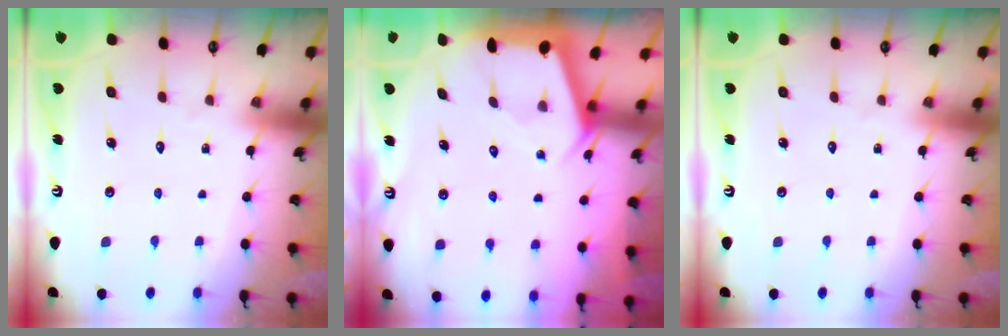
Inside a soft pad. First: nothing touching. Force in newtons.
{"total": 2.4, "press": 2.3, "slide": 0.3}
{"total": 0.0}